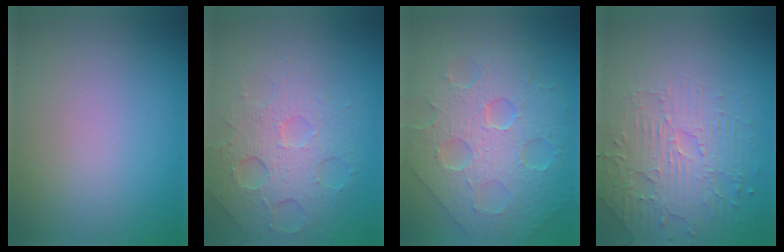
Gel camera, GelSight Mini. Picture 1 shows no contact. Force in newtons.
{"total": 4.9, "press": 4.1, "slide": 2.7}
{"total": 9.3, "press": 6.5, "slide": 6.6}
{"total": 4.6, "press": 3.8, "slide": 2.6}